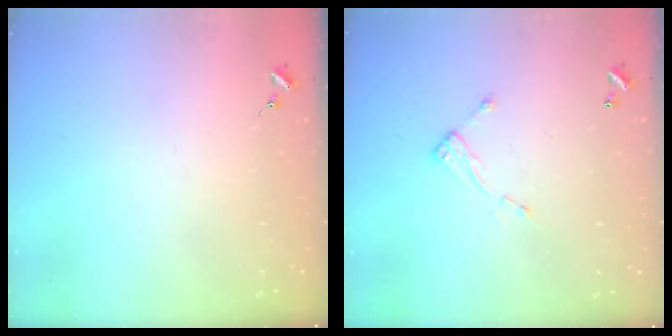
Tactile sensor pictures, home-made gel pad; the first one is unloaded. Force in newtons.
{"total": 5.0, "press": 4.9, "slide": 0.2}